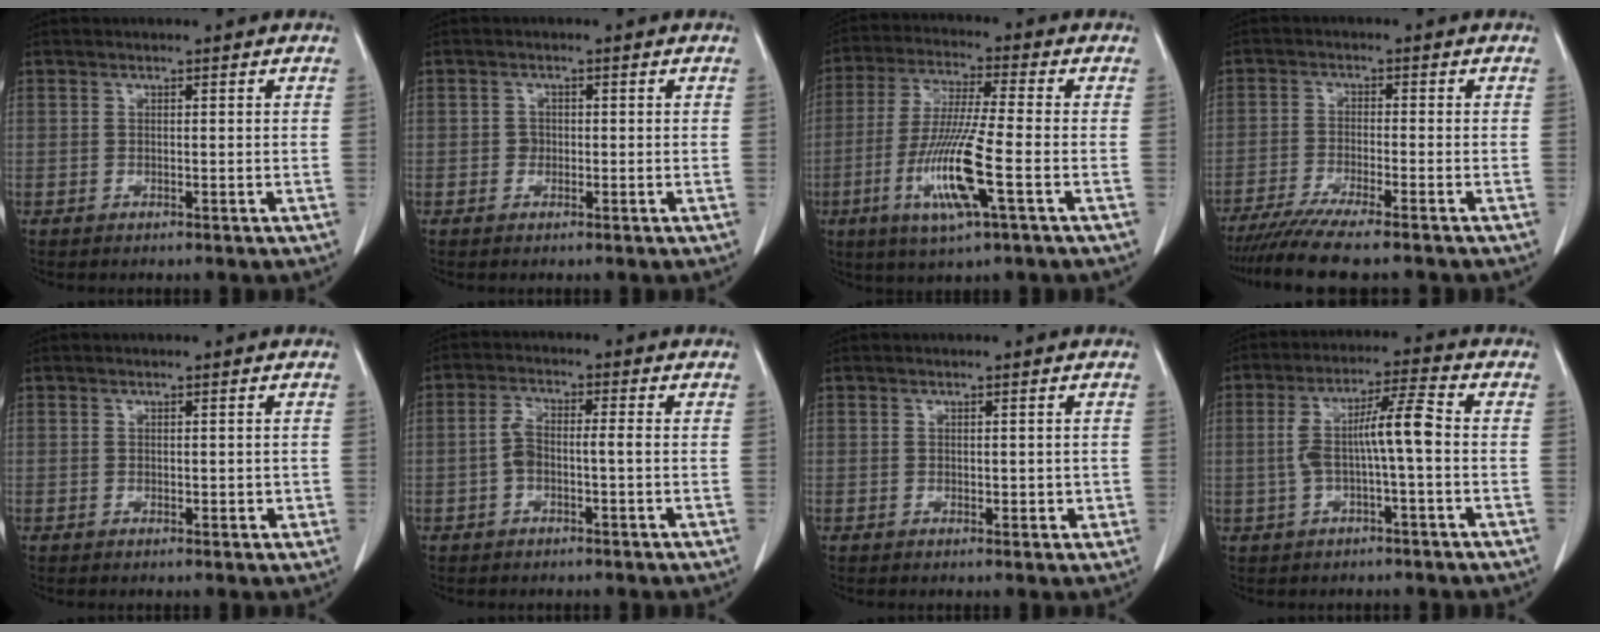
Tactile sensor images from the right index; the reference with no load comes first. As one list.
[{"total": 1.3, "force": [-0.1, 1.2, 0.5], "torque": [-0.006, 0.004, -0.002]}, {"total": 12.5, "force": [-3.9, 0.4, 11.9], "torque": [-0.244, -0.019, -0.078]}, {"total": 10.0, "force": [-8.5, 0.0, 5.2], "torque": [-0.071, -0.023, -0.135]}, {"total": 1.4, "force": [0.0, 0.9, 1.1], "torque": [-0.015, 0.000, 0.004]}, {"total": 4.3, "force": [-0.6, 1.4, 4.0], "torque": [-0.087, 0.018, -0.012]}, {"total": 1.8, "force": [0.1, 1.1, 1.4], "torque": [-0.017, -0.001, 0.006]}, {"total": 8.0, "force": [-0.4, 0.7, 7.9], "torque": [-0.153, 0.026, -0.010]}]